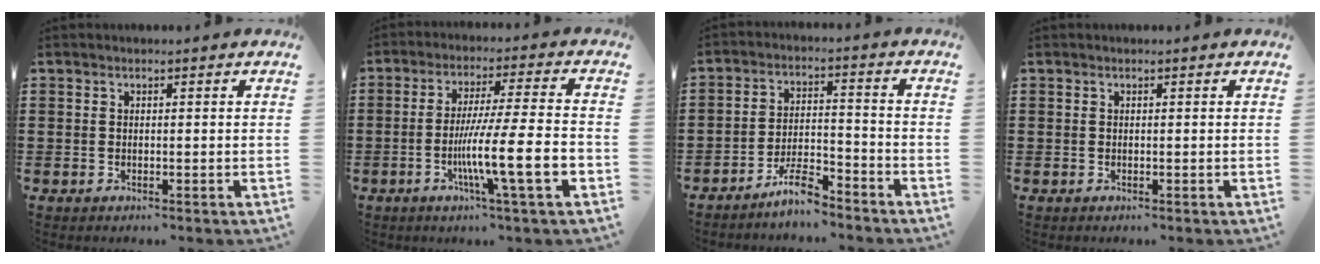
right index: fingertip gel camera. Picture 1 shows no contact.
{"total": 12.0, "force": [-3.9, 0.8, 11.3], "torque": [-0.205, -0.012, -0.072]}
{"total": 6.1, "force": [-5.3, 1.0, 2.9], "torque": [-0.061, 0.006, -0.102]}
{"total": 0.0}